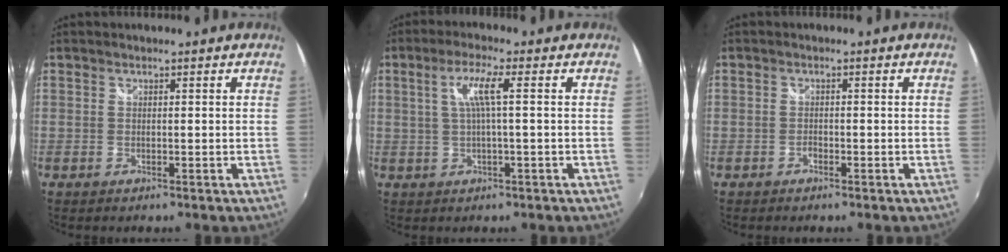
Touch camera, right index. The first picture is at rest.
{"total": 5.1, "force": [0.7, -0.1, 5.0], "torque": [-0.099, 0.002, 0.017]}
{"total": 0.6, "force": [-0.4, 0.4, 0.1], "torque": [-0.003, 0.004, -0.009]}